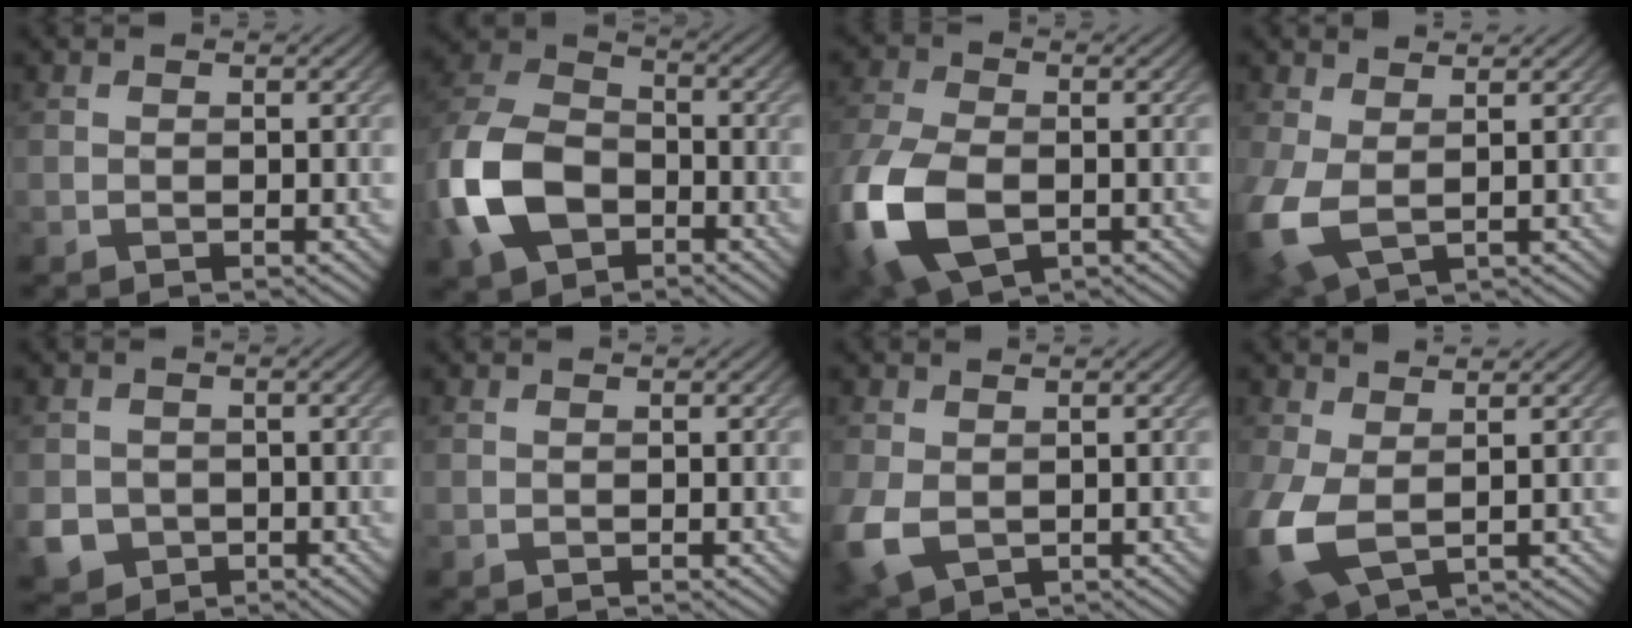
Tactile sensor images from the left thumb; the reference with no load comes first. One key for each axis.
{"total": 12.9, "fx": -4.6, "fy": 8.9, "fz": 8.1, "tx": -0.210, "ty": -0.013, "tz": -0.104}
{"total": 13.5, "fx": -4.3, "fy": 8.1, "fz": 9.9, "tx": -0.273, "ty": -0.040, "tz": -0.071}
{"total": 6.3, "fx": 0.0, "fy": 3.5, "fz": 5.2, "tx": -0.144, "ty": -0.014, "tz": 0.000}
{"total": 4.4, "fx": -1.6, "fy": 3.8, "fz": 1.5, "tx": -0.040, "ty": -0.018, "tz": -0.034}
{"total": 0.0}
{"total": 5.5, "fx": -0.9, "fy": 3.9, "fz": 3.8, "tx": -0.111, "ty": -0.019, "tz": -0.015}
{"total": 7.8, "fx": -0.4, "fy": 4.5, "fz": 6.3, "tx": -0.179, "ty": -0.020, "tz": -0.004}